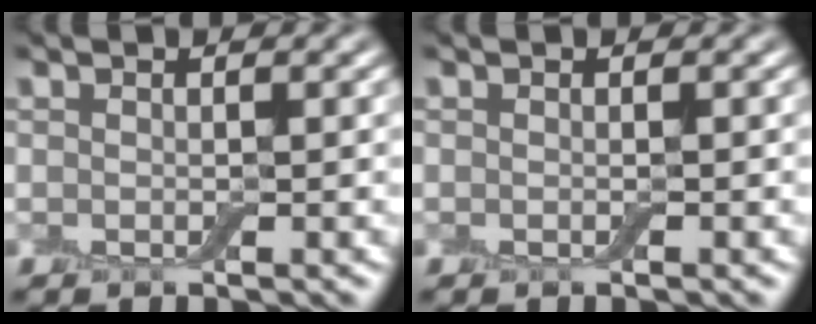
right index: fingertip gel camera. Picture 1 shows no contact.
{"total": 0.0}